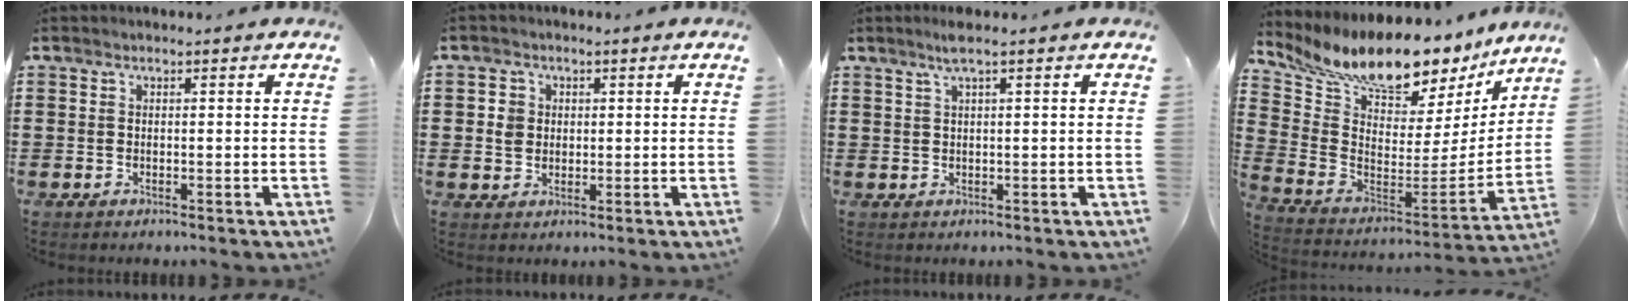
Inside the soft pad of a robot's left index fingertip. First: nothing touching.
{"total": 2.5, "force": [0.5, 2.4, 0.5], "torque": [-0.019, 0.011, 0.007]}
{"total": 2.3, "force": [1.2, -0.1, 1.9], "torque": [-0.040, 0.002, 0.022]}
{"total": 9.4, "force": [8.5, 2.5, 3.1], "torque": [-0.085, -0.076, 0.140]}